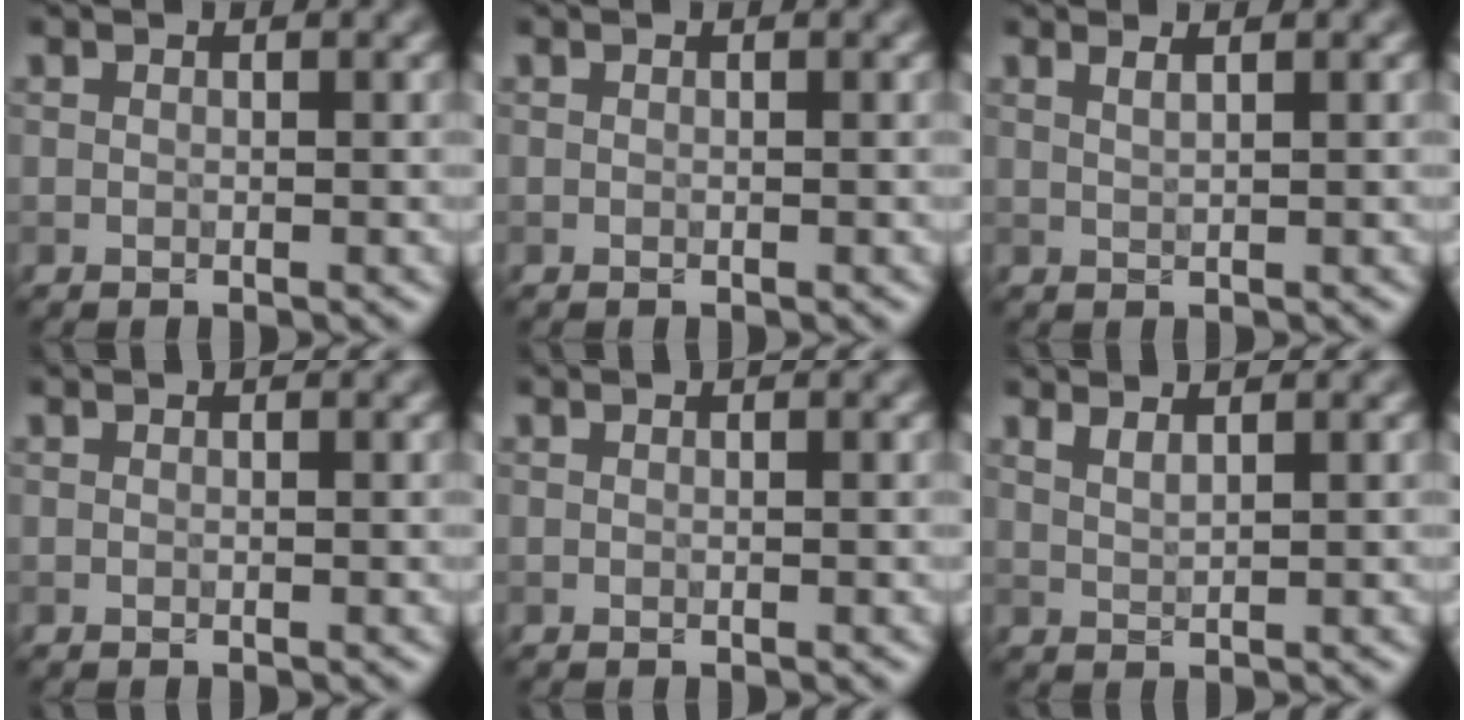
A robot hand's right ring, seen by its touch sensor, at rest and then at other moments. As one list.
[{"total": 0.0}, {"total": 1.5, "force": [1.0, 0.6, 1.0], "torque": [-0.007, 0.001, 0.004]}, {"total": 0.0}, {"total": 0.0}, {"total": 1.4, "force": [1.0, 0.4, 0.8], "torque": [-0.013, 0.000, 0.019]}]